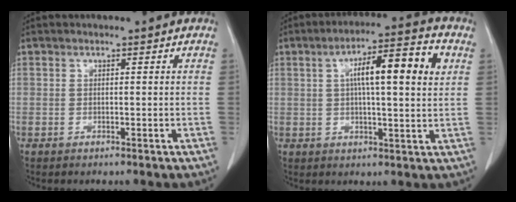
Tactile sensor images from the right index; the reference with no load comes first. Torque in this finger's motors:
{"motor_torque": [0.55, 0.52, 0.27, 0.11]}